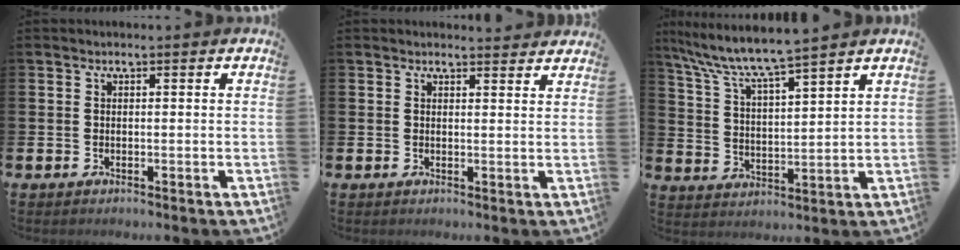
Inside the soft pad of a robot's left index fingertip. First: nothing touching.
{"total": 1.9, "force": [1.8, 0.1, -0.1], "torque": [0.013, -0.014, 0.030]}
{"total": 7.2, "force": [6.7, 0.1, 2.6], "torque": [-0.079, -0.041, 0.114]}